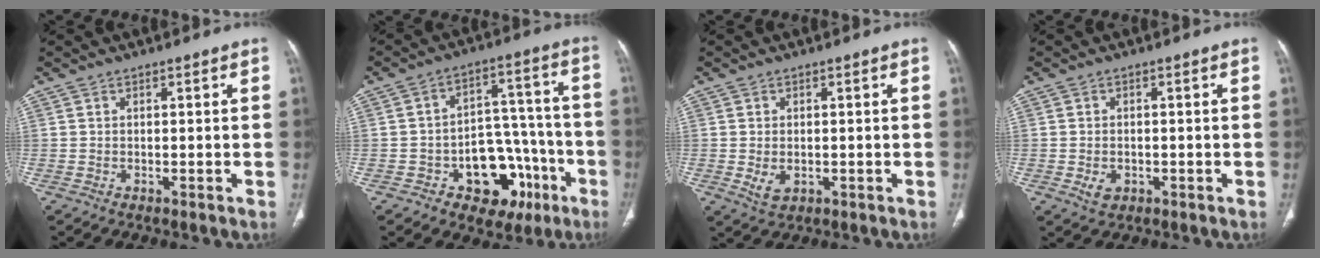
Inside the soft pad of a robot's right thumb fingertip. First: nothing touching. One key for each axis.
{"total": 15.9, "fx": -6.6, "fy": 10.7, "fz": 9.6, "tx": -0.078, "ty": 0.063, "tz": -0.083}
{"total": 3.4, "fx": -0.5, "fy": 2.2, "fz": 2.5, "tx": -0.046, "ty": -0.004, "tz": 0.000}
{"total": 3.0, "fx": -0.8, "fy": 2.2, "fz": 1.9, "tx": -0.028, "ty": 0.003, "tz": -0.007}